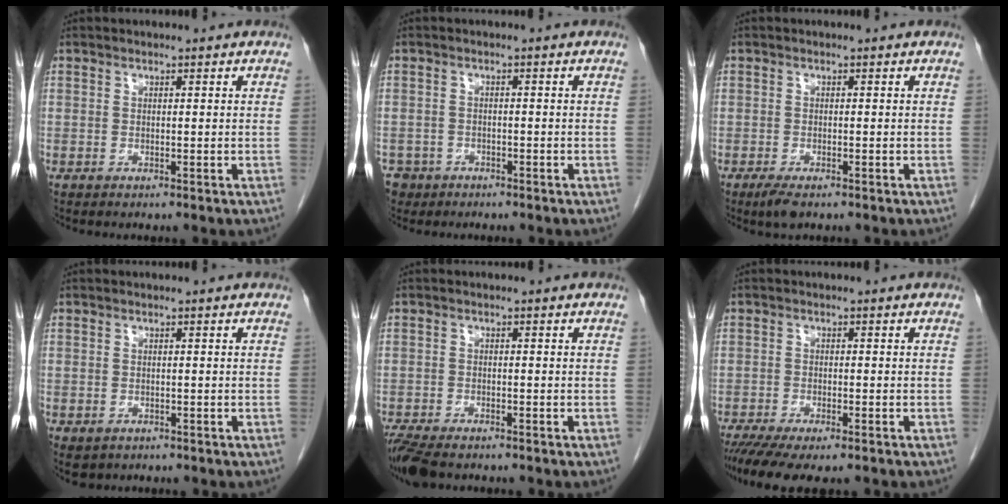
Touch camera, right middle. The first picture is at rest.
{"total": 3.9, "force": [-2.7, 2.8, 0.1], "torque": [-0.004, 0.005, -0.045]}
{"total": 2.6, "force": [-1.8, 0.8, 1.8], "torque": [-0.038, -0.006, -0.028]}
{"total": 2.0, "force": [-1.1, 1.5, 0.6], "torque": [-0.010, -0.001, -0.008]}
{"total": 6.5, "force": [-5.3, 1.9, 3.3], "torque": [-0.062, -0.016, -0.091]}
{"total": 8.6, "force": [-6.7, 1.9, 5.1], "torque": [-0.076, -0.015, -0.104]}